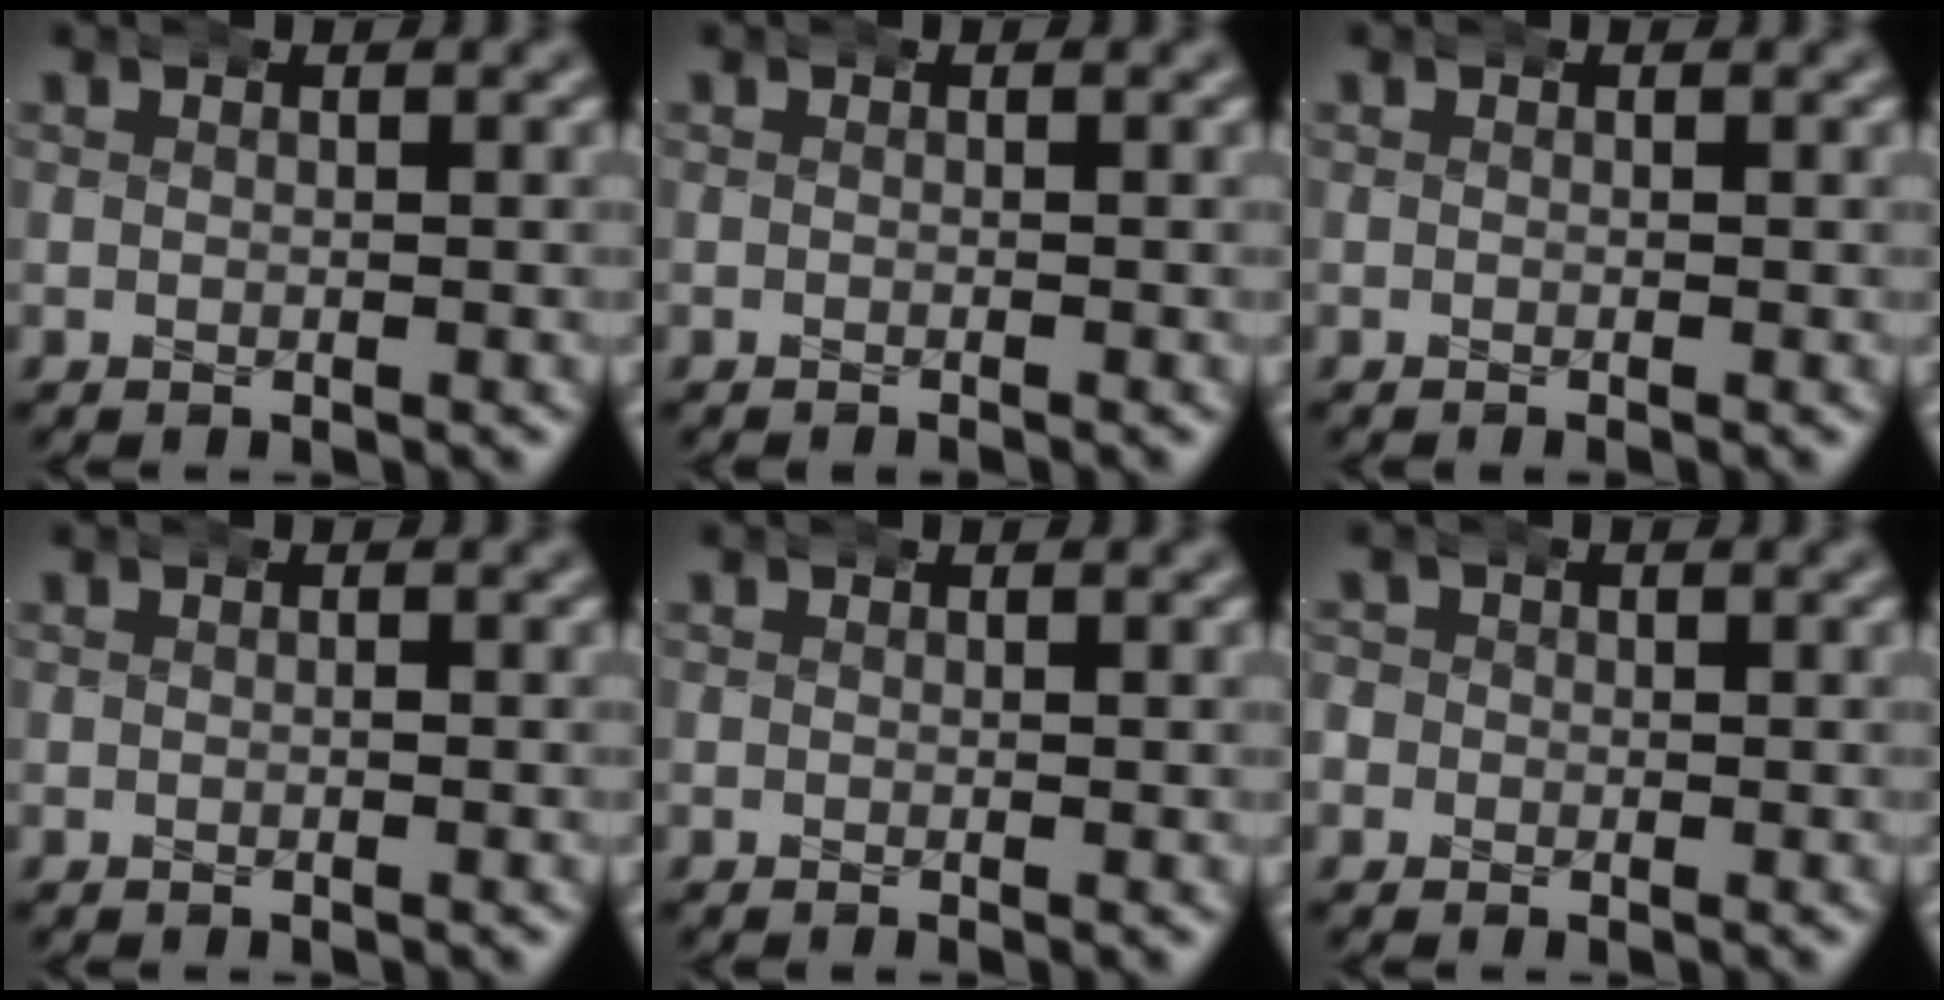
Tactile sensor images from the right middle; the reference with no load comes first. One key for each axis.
{"total": 0.6, "fx": -0.6, "fy": 0.0, "fz": 0.3, "tx": -0.001, "ty": 0.002, "tz": -0.011}
{"total": 0.0}
{"total": 0.0}
{"total": 0.0}
{"total": 2.1, "fx": -0.3, "fy": 2.1, "fz": 0.2, "tx": -0.012, "ty": 0.002, "tz": -0.013}